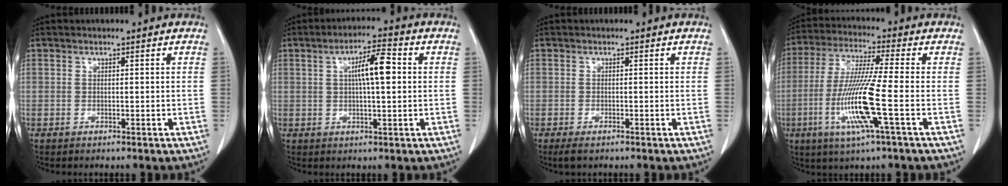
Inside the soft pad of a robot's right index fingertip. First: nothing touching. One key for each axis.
{"total": 6.9, "fx": 1.2, "fy": 1.3, "fz": 6.6, "tx": -0.111, "ty": 0.014, "tz": 0.021}
{"total": 1.6, "fx": -1.0, "fy": 0.5, "fz": 1.1, "tx": -0.020, "ty": -0.004, "tz": -0.013}
{"total": 12.4, "fx": -3.4, "fy": -0.5, "fz": 11.9, "tx": -0.249, "ty": -0.017, "tz": -0.074}